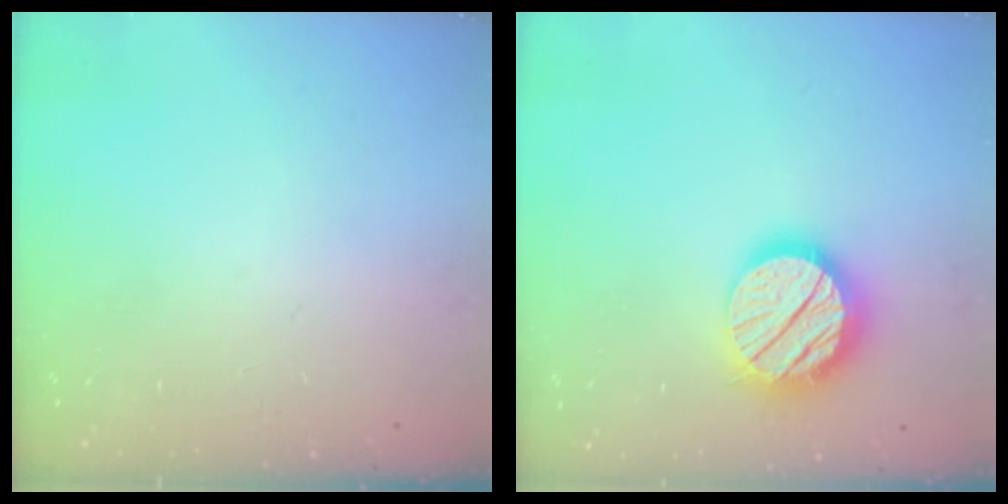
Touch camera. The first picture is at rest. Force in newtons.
{"total": 16.9, "press": 16.8, "slide": 1.5}